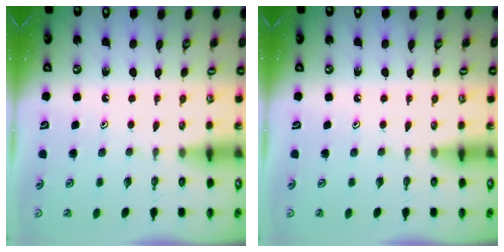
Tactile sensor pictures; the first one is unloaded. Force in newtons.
{"total": 0.0}